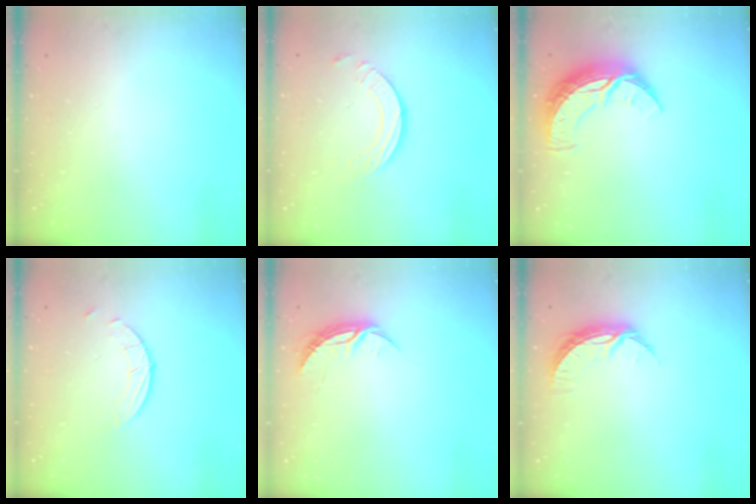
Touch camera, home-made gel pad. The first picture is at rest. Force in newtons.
{"total": 6.9, "press": 6.9, "slide": 0.7}
{"total": 12.7, "press": 12.6, "slide": 0.6}
{"total": 2.6, "press": 2.6, "slide": 0.2}
{"total": 6.2, "press": 6.2, "slide": 0.5}
{"total": 6.8, "press": 6.8, "slide": 0.3}